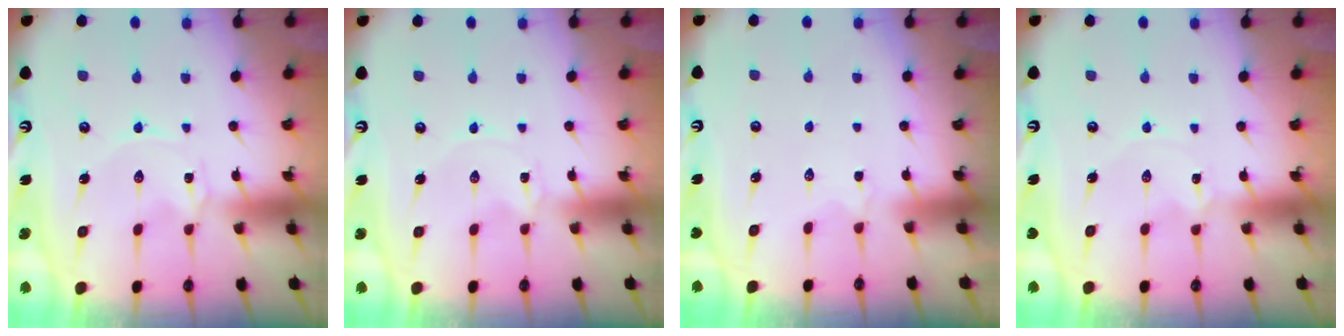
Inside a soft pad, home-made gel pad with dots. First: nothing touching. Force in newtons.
{"total": 0.0}
{"total": 2.7, "press": 2.5, "slide": 1.0}
{"total": 0.8, "press": 0.8, "slide": 0.2}